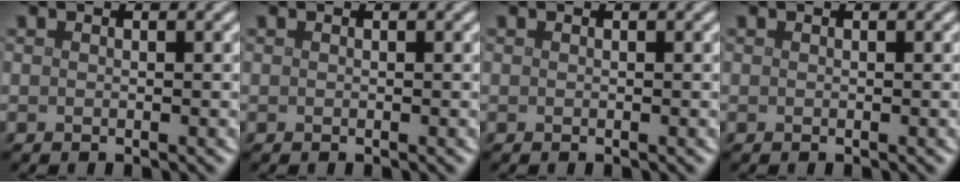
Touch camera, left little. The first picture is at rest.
{"total": 0.0}
{"total": 0.0}
{"total": 0.0}